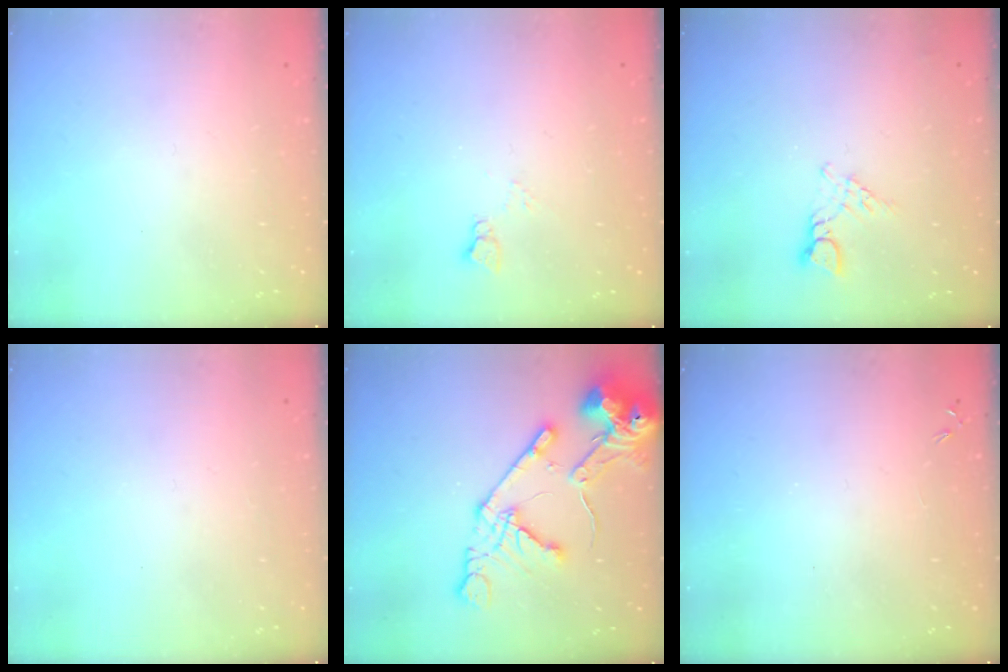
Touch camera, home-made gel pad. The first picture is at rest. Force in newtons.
{"total": 4.4, "press": 4.3, "slide": 0.6}
{"total": 3.5, "press": 3.5, "slide": 0.4}
{"total": 0.0}
{"total": 16.1, "press": 16.0, "slide": 1.8}
{"total": 0.0}